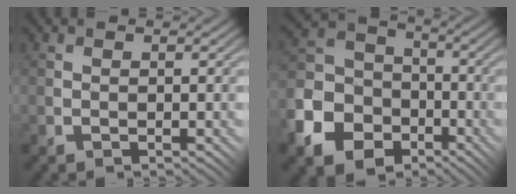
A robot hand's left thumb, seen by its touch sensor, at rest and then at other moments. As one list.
[{"total": 12.5, "force": [-5.8, 9.4, 5.8], "torque": [-0.179, -0.031, -0.116]}]